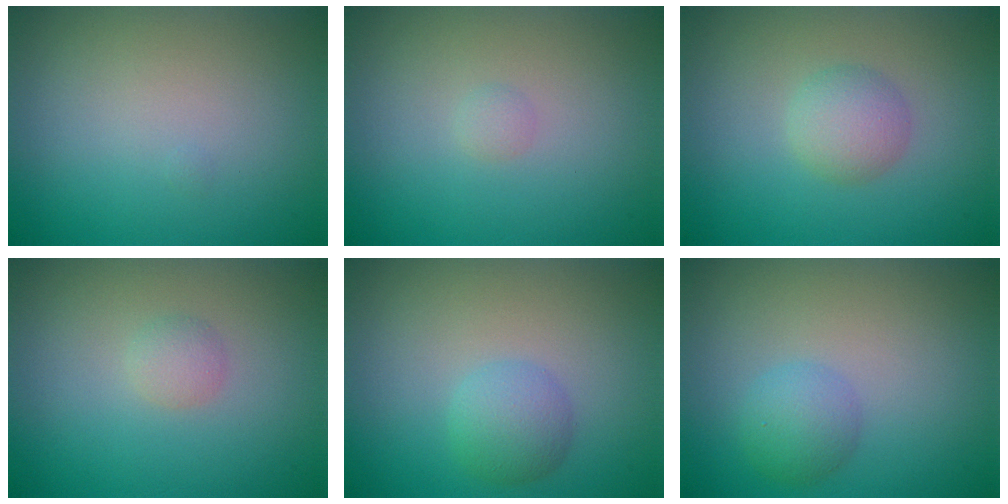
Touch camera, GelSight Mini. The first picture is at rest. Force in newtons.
{"total": 0.6, "press": 0.6, "slide": 0.0}
{"total": 2.4, "press": 2.4, "slide": 0.1}
{"total": 1.1, "press": 1.1, "slide": 0.1}
{"total": 2.6, "press": 2.6, "slide": 0.1}
{"total": 2.4, "press": 2.4, "slide": 0.1}